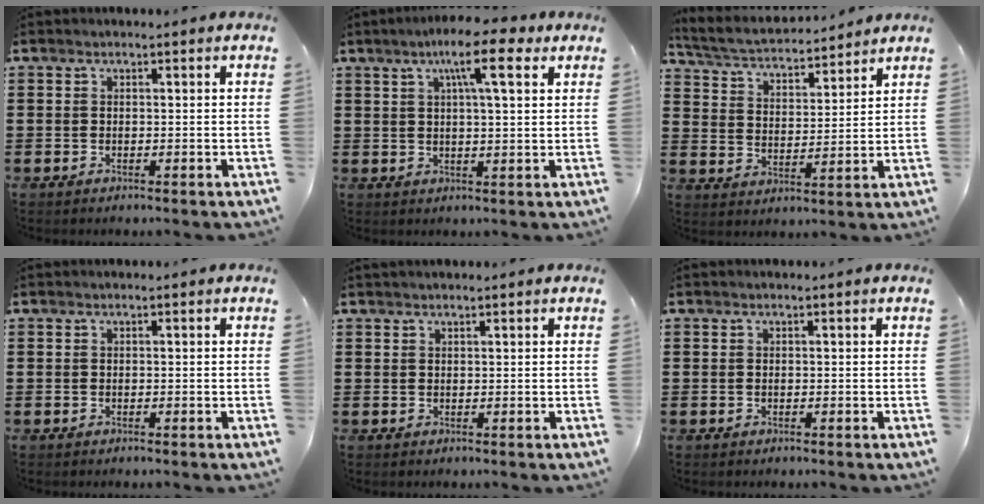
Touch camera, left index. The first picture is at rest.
{"total": 9.1, "force": [5.0, 1.7, 7.4], "torque": [-0.126, -0.005, 0.075]}
{"total": 4.1, "force": [4.0, 0.4, 1.0], "torque": [-0.042, -0.028, 0.065]}
{"total": 0.0}
{"total": 0.8, "force": [0.7, 0.1, 0.2], "torque": [-0.006, 0.000, 0.014]}
{"total": 0.0}